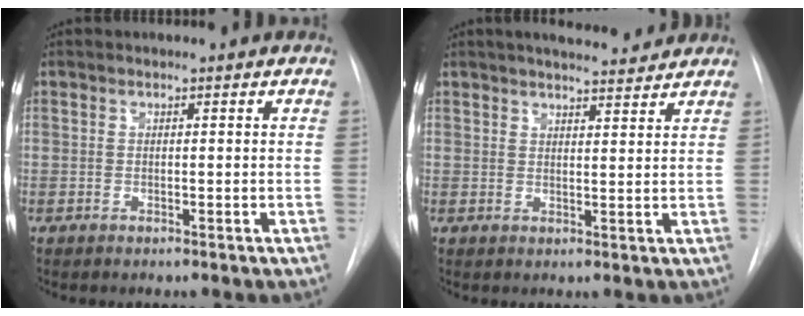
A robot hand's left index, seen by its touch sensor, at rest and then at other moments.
{"total": 7.7, "force": [6.7, 1.5, 3.5], "torque": [-0.047, 0.002, 0.083]}